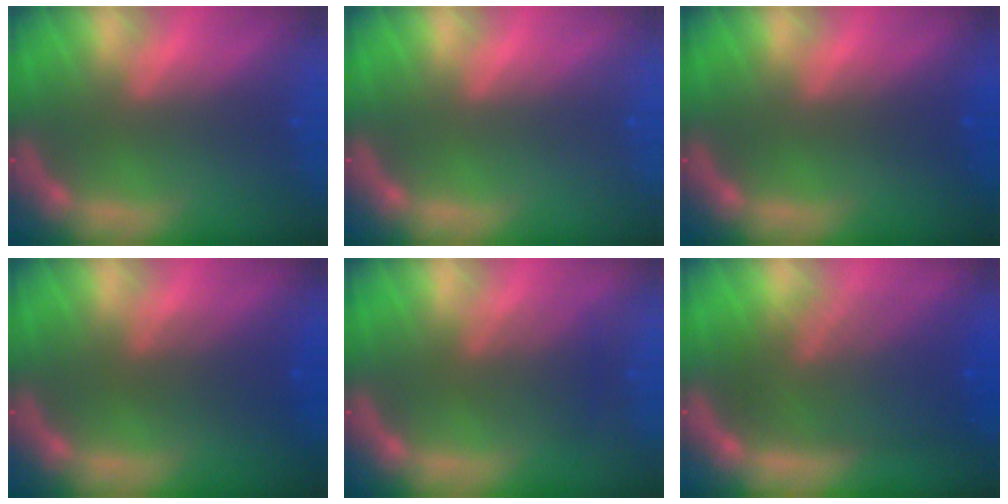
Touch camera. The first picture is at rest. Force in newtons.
{"total": 0.0}
{"total": 1.4}
{"total": 3.6}
{"total": 3.5}
{"total": 9.6}